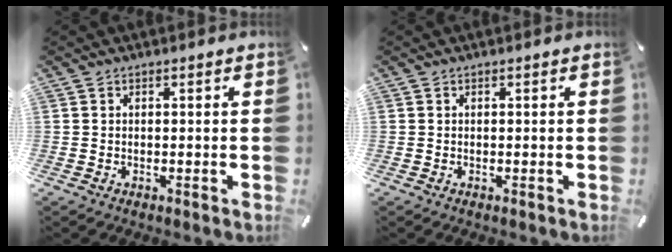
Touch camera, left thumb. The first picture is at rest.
{"total": 0.0}